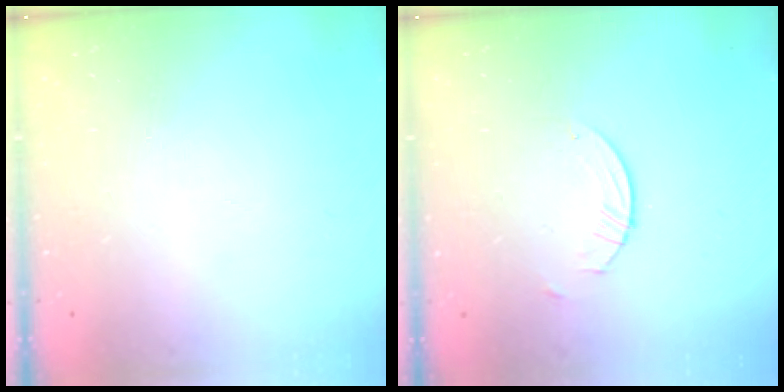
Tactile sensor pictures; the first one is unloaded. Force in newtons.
{"total": 0.8, "press": 0.8, "slide": 0.2}